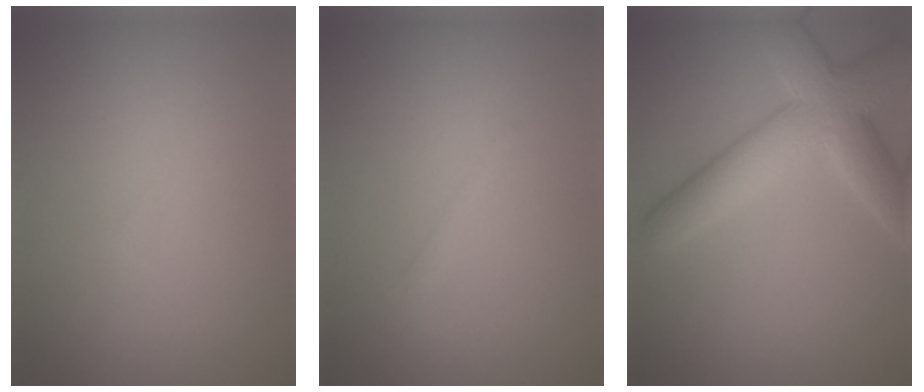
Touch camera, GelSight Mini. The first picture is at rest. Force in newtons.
{"total": 0.9, "press": 0.9, "slide": 0.1}
{"total": 6.9, "press": 6.9, "slide": 0.5}